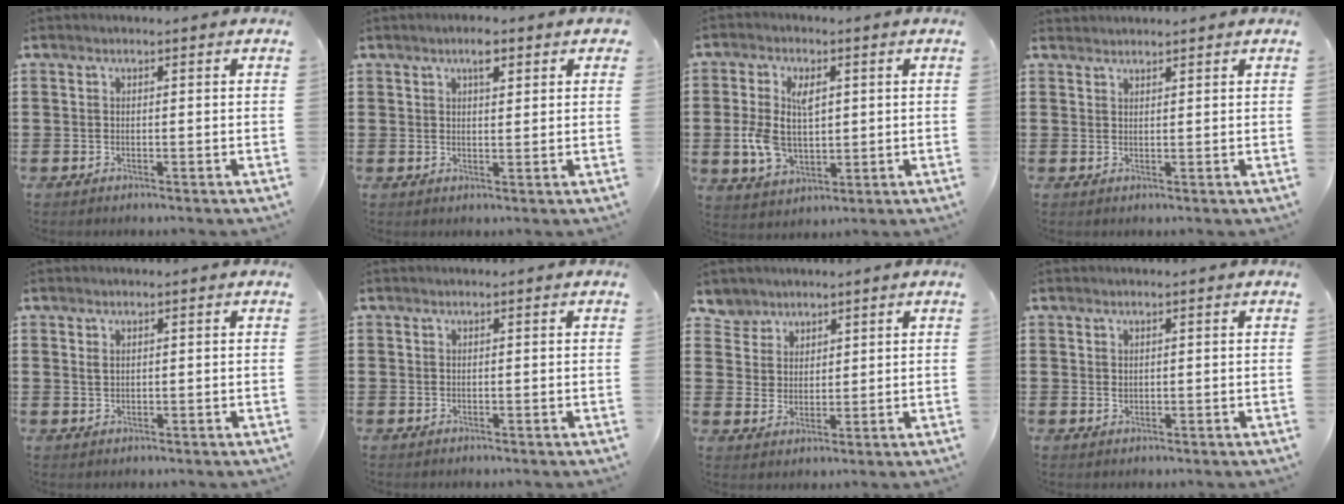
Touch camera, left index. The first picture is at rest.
{"total": 3.4, "force": [2.3, 1.2, 2.2], "torque": [-0.031, 0.004, 0.037]}
{"total": 8.2, "force": [0.9, 5.2, 6.2], "torque": [-0.138, 0.007, 0.012]}
{"total": 1.3, "force": [1.3, 0.2, -0.2], "torque": [0.000, 0.000, 0.027]}
{"total": 1.0, "force": [0.5, 0.4, 0.7], "torque": [-0.016, 0.003, 0.010]}
{"total": 0.0}
{"total": 4.5, "force": [3.2, 3.1, -0.4], "torque": [-0.017, 0.002, 0.060]}
{"total": 0.8, "force": [0.3, 0.6, 0.3], "torque": [-0.009, 0.004, 0.006]}